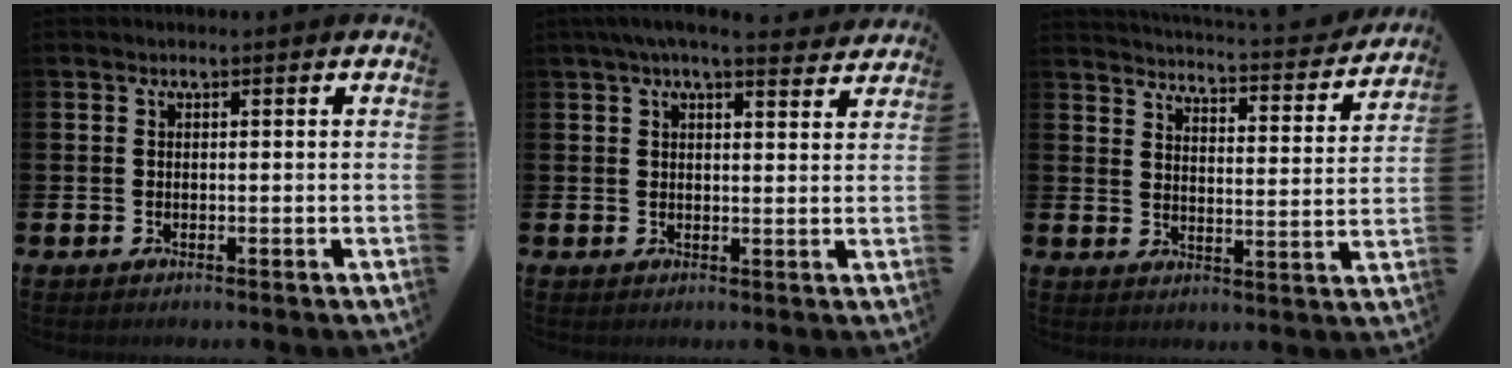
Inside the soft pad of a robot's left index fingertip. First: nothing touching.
{"total": 4.8, "force": [4.2, 0.6, 2.1], "torque": [-0.042, -0.014, 0.074]}
{"total": 3.7, "force": [3.6, -0.1, 0.6], "torque": [-0.028, -0.041, 0.053]}